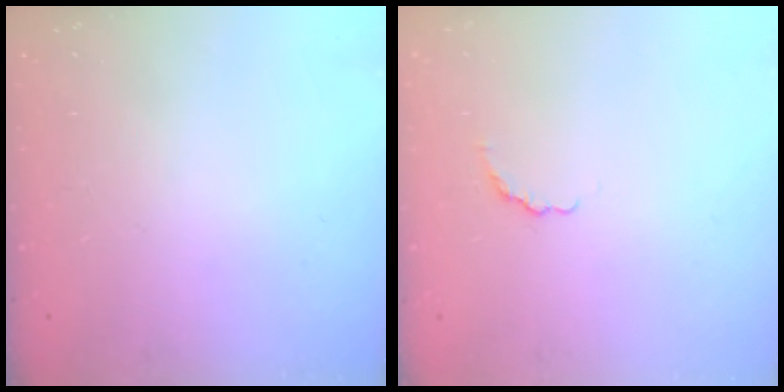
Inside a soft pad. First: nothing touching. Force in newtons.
{"total": 1.8, "press": 1.6, "slide": 0.8}